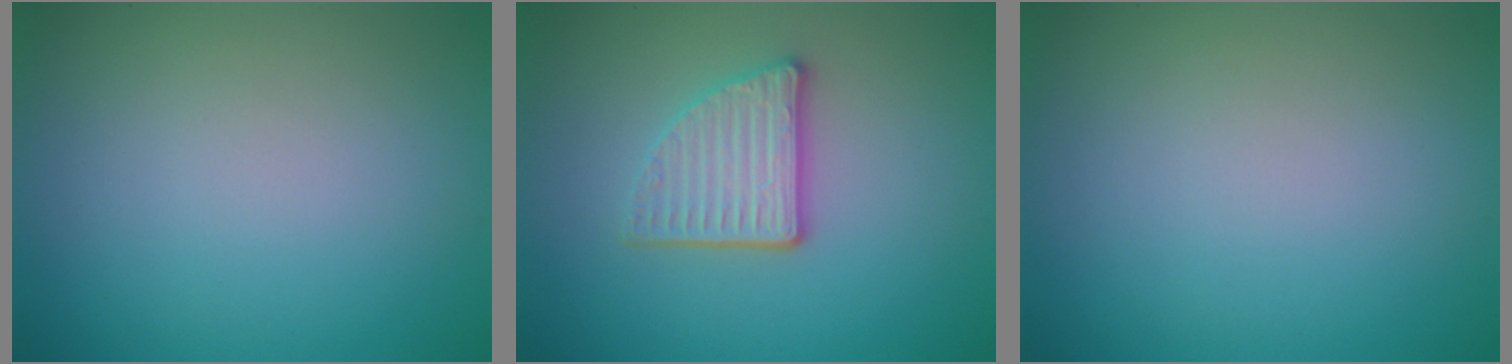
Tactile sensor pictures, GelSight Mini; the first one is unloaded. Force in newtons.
{"total": 3.4, "press": 2.9, "slide": 1.7}
{"total": 0.0}